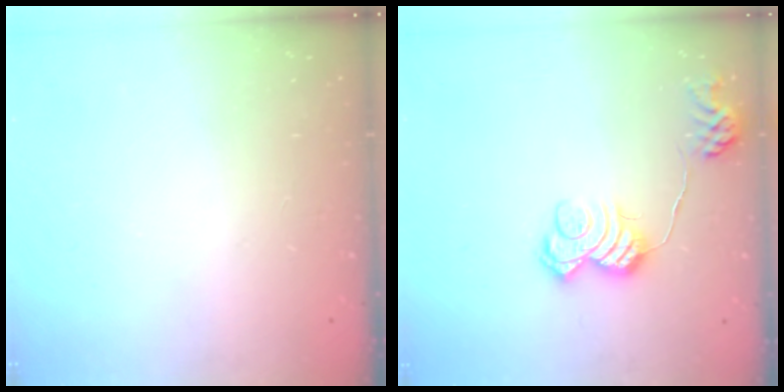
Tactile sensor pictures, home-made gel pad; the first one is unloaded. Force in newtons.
{"total": 13.0, "press": 13.0, "slide": 0.4}